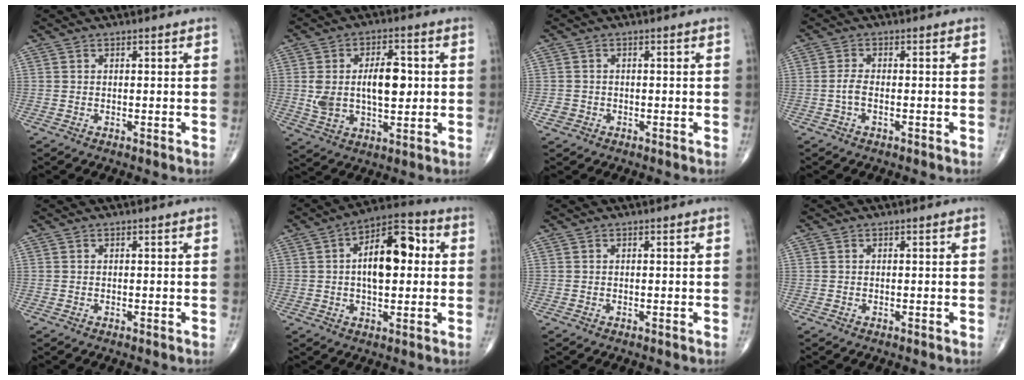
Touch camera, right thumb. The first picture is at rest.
{"total": 12.2, "force": [1.0, 6.5, 10.3], "torque": [-0.170, 0.009, 0.025]}
{"total": 1.6, "force": [-0.7, 1.4, 0.3], "torque": [-0.001, 0.006, -0.014]}
{"total": 2.2, "force": [-0.6, 0.9, 1.9], "torque": [-0.044, 0.005, -0.015]}
{"total": 0.0}
{"total": 13.3, "force": [1.7, 6.6, 11.4], "torque": [-0.161, 0.022, 0.018]}
{"total": 0.0}
{"total": 0.0}